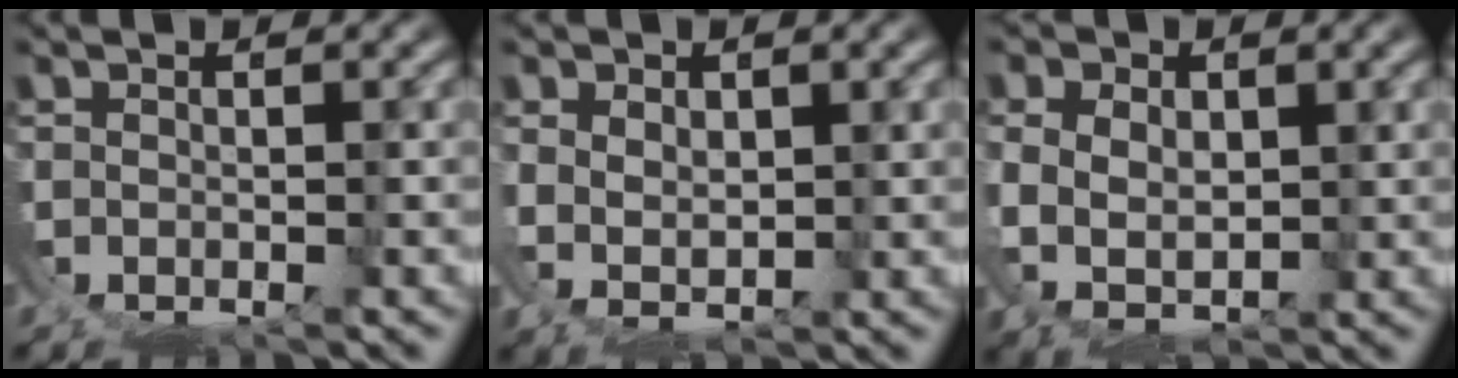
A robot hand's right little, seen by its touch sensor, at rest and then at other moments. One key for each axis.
{"total": 4.0, "fx": 1.2, "fy": 2.3, "fz": 3.0, "tx": -0.066, "ty": -0.018, "tz": 0.032}
{"total": 7.4, "fx": 0.1, "fy": 5.7, "fz": 4.7, "tx": -0.109, "ty": -0.029, "tz": 0.011}